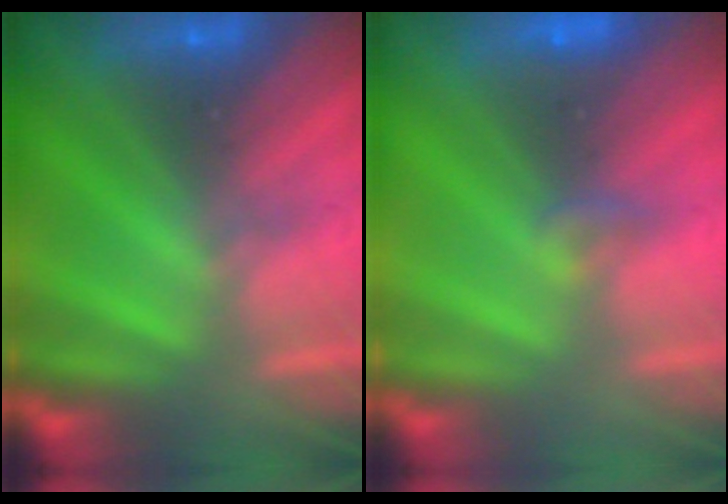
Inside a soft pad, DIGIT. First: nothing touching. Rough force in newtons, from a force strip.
{"total": 1.4}